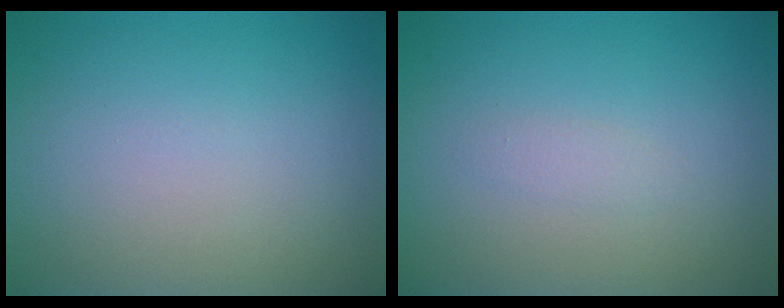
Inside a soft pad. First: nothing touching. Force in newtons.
{"total": 0.8, "press": 0.8, "slide": 0.0}